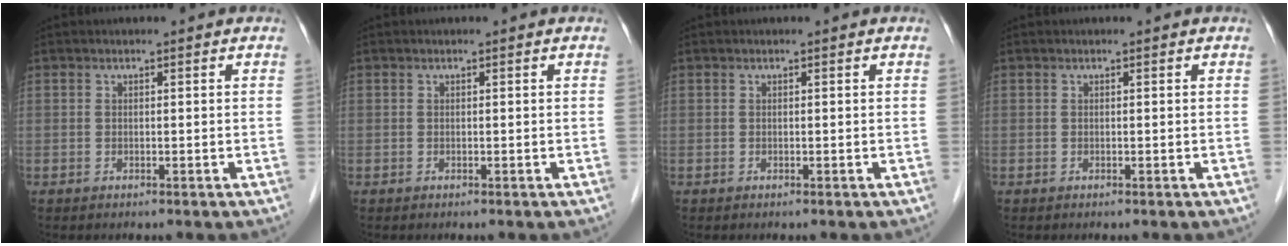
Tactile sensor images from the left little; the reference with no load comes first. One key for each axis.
{"total": 0.0}
{"total": 0.0}
{"total": 0.0}